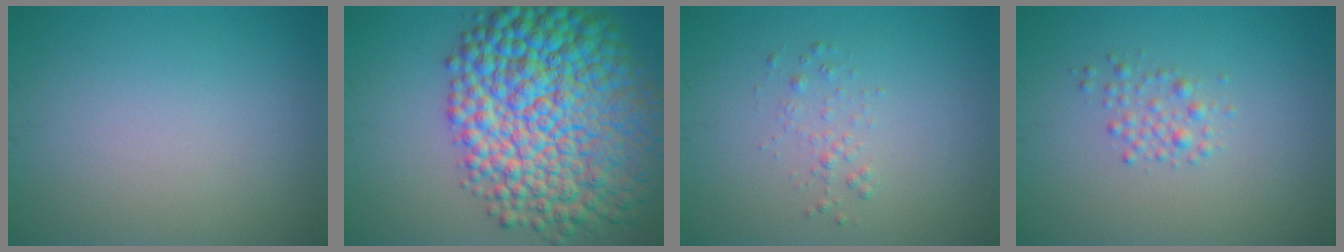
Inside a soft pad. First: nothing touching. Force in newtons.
{"total": 14.9, "press": 14.9, "slide": 0.2}
{"total": 1.1, "press": 1.1, "slide": 0.1}
{"total": 1.6, "press": 1.6, "slide": 0.1}